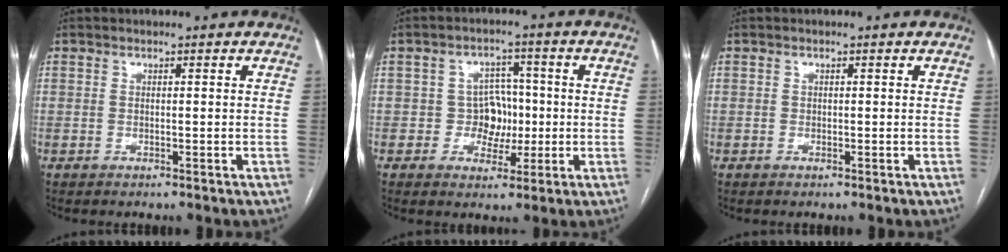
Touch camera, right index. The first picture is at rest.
{"total": 5.1, "force": [-0.6, 4.6, 2.3], "torque": [-0.024, 0.018, -0.007]}
{"total": 0.0}